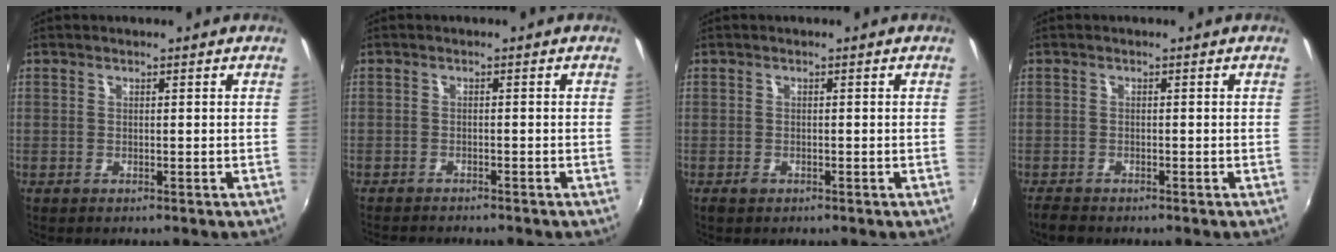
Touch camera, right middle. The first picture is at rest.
{"total": 4.4, "force": [-4.1, 0.6, 1.4], "torque": [-0.038, -0.016, -0.066]}
{"total": 1.1, "force": [-0.8, 0.7, 0.4], "torque": [-0.008, -0.003, -0.016]}
{"total": 2.2, "force": [-2.0, 0.8, 0.5], "torque": [-0.017, -0.007, -0.040]}